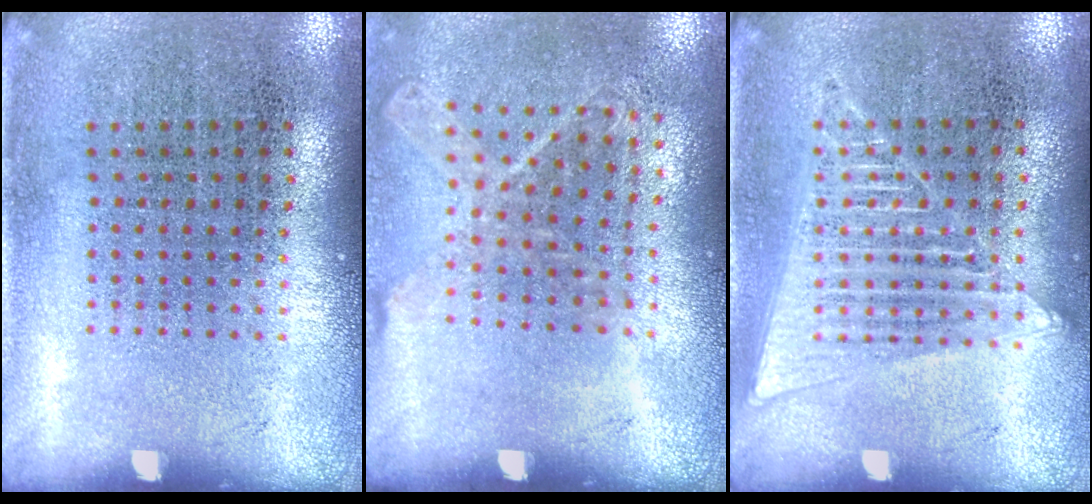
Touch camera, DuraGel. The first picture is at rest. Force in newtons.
{"total": 1.2, "press": 1.0, "slide": 0.6}
{"total": 1.4, "press": 1.4, "slide": 0.3}